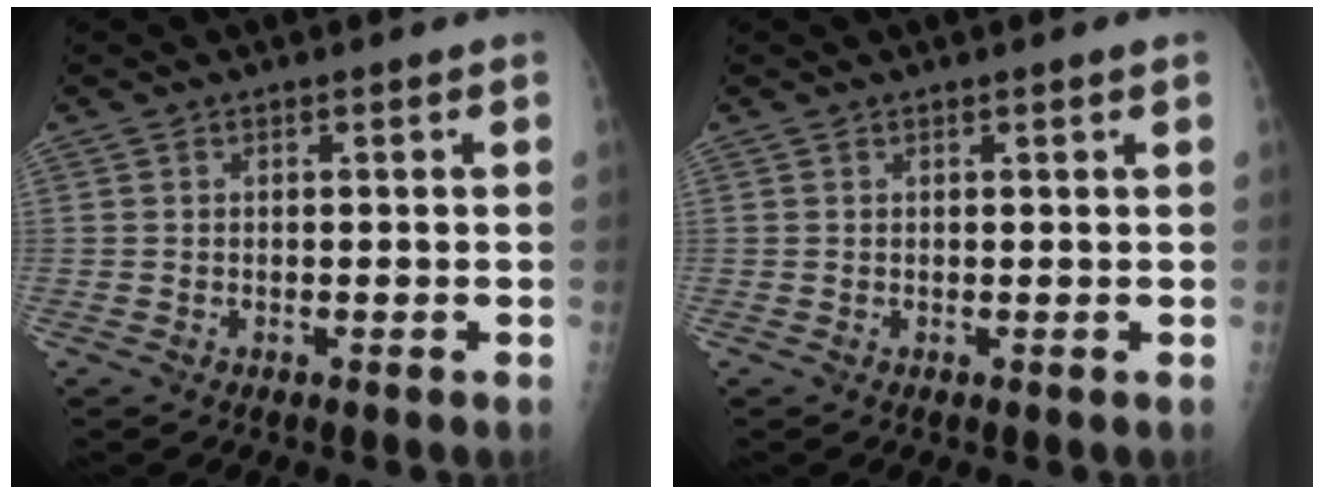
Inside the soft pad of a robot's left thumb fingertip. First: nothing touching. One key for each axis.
{"total": 0.7, "fx": 0.4, "fy": -0.1, "fz": 0.5, "tx": -0.011, "ty": -0.003, "tz": 0.009}